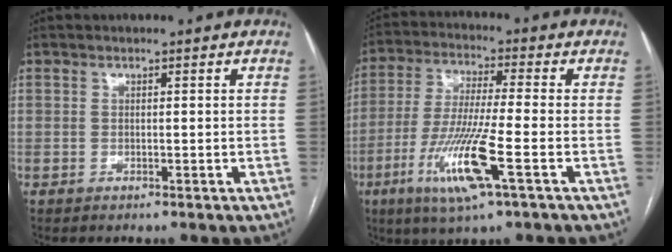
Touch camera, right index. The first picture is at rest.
{"total": 12.4, "force": [-4.9, 0.0, 11.4], "torque": [-0.239, -0.022, -0.094]}